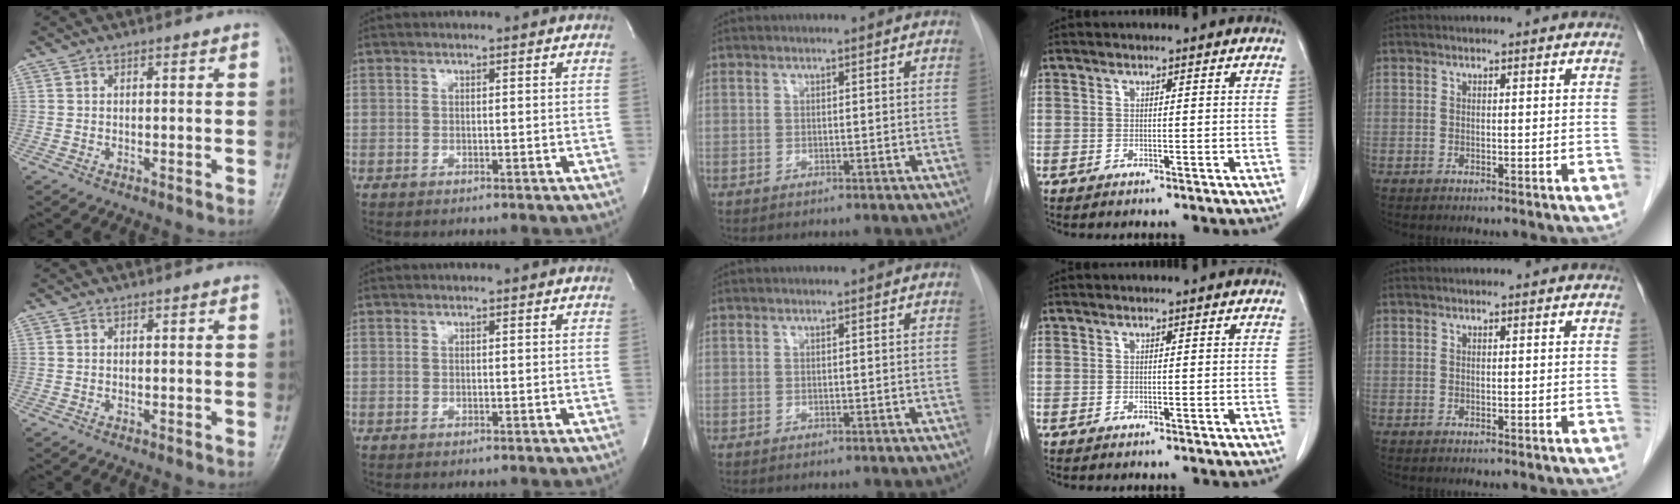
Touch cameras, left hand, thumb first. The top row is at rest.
{}